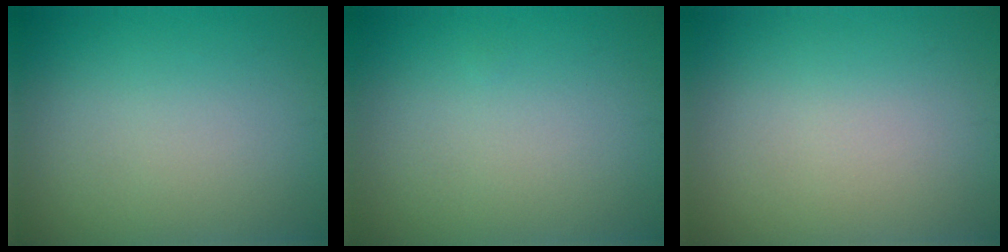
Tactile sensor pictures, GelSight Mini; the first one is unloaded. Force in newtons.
{"total": 0.0}
{"total": 0.0}